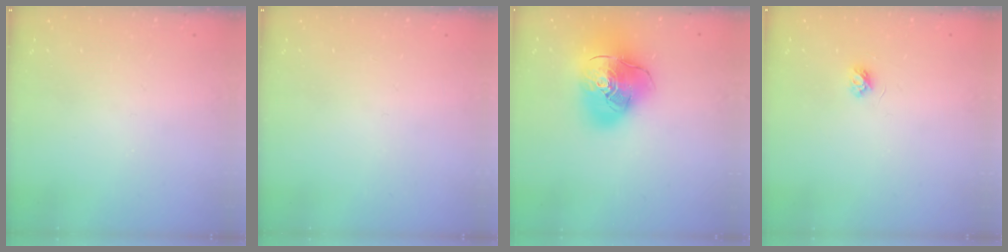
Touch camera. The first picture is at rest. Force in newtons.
{"total": 0.0}
{"total": 22.5, "press": 22.3, "slide": 3.4}
{"total": 3.7, "press": 3.7, "slide": 0.4}